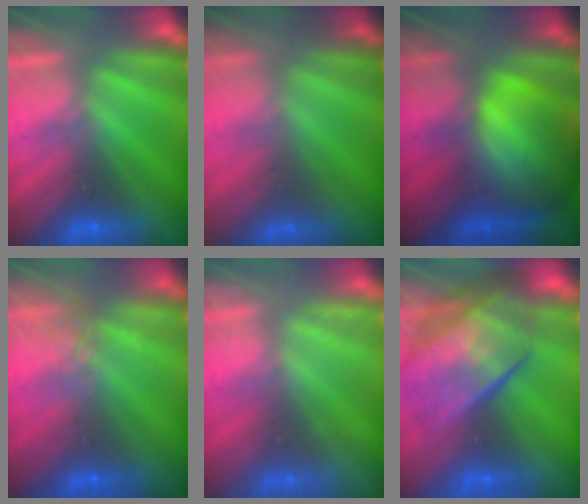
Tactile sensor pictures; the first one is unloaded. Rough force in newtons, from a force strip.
{"total": 1.8}
{"total": 8.5}
{"total": 3.7}
{"total": 2.2}
{"total": 7.4}